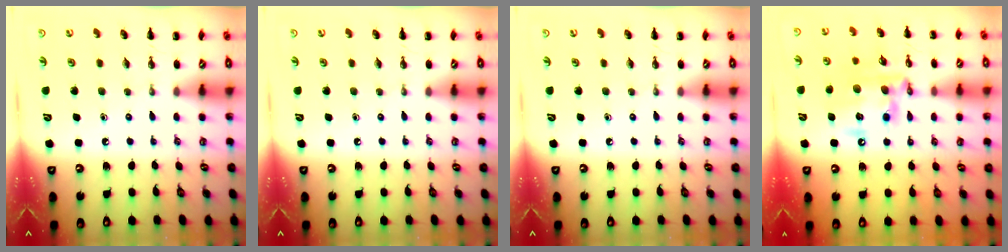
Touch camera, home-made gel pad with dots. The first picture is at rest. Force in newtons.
{"total": 0.0}
{"total": 0.0}
{"total": 14.2, "press": 13.8, "slide": 3.4}